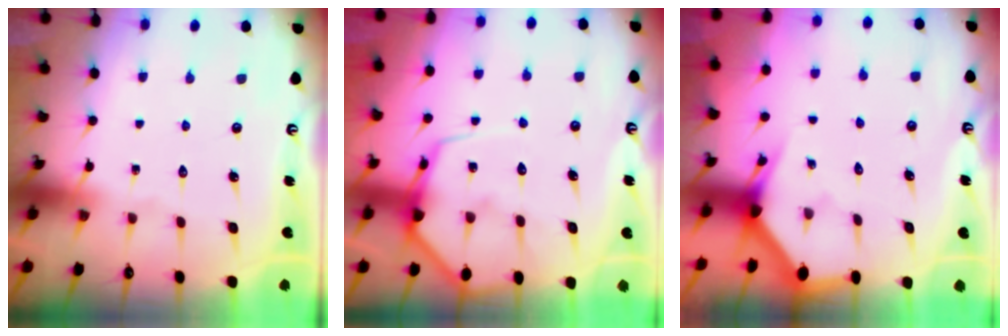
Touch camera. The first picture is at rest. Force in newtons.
{"total": 8.8, "press": 8.7, "slide": 1.0}
{"total": 2.7, "press": 2.7, "slide": 0.1}